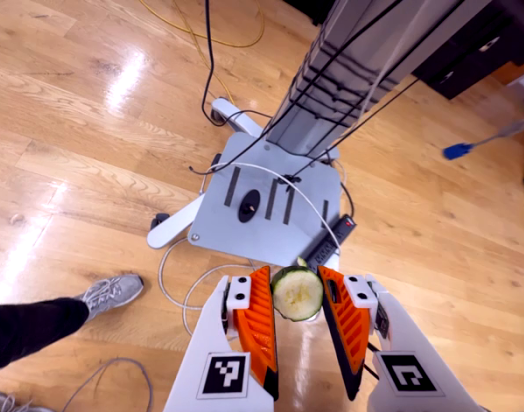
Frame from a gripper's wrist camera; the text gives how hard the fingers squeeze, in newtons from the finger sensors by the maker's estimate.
{"total": 8.0, "left": 8.1, "right": 7.9}